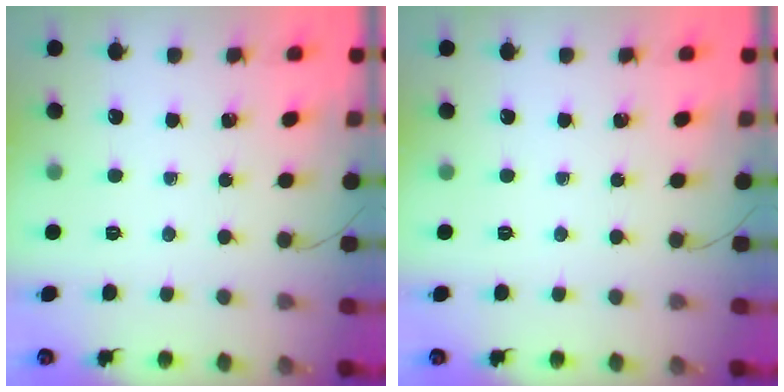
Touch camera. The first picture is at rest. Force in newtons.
{"total": 0.0}